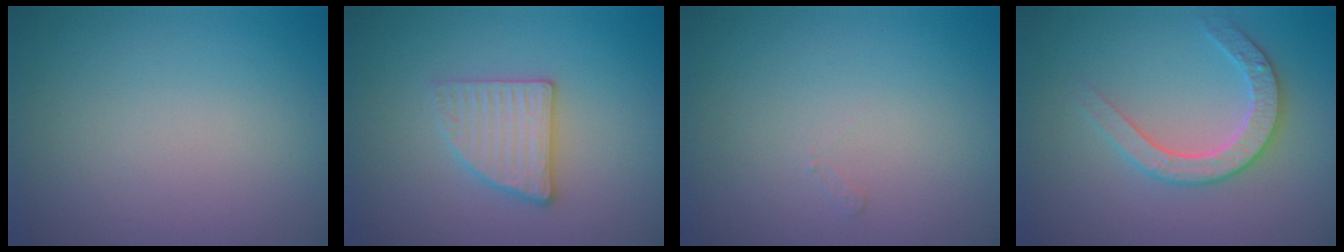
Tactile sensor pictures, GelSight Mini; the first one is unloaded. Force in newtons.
{"total": 2.8, "press": 2.7, "slide": 0.5}
{"total": 0.5, "press": 0.5, "slide": 0.2}
{"total": 3.0, "press": 2.9, "slide": 0.5}